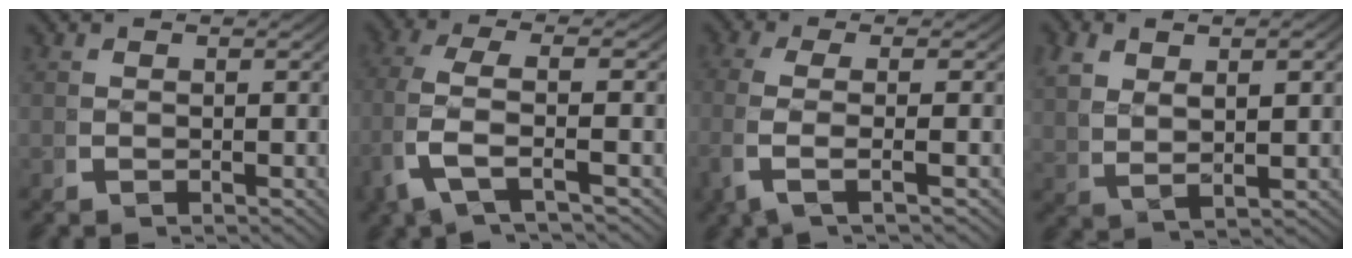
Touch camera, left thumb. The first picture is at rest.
{"total": 5.6, "force": [-0.7, 1.7, 5.4], "torque": [-0.137, 0.000, -0.015]}
{"total": 4.7, "force": [-0.6, 0.7, 4.6], "torque": [-0.114, 0.002, -0.015]}
{"total": 3.8, "force": [1.5, 1.5, 3.1], "torque": [-0.058, 0.000, 0.035]}